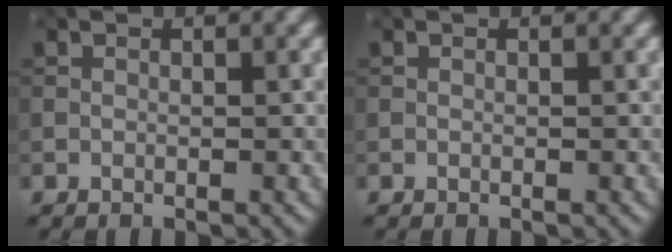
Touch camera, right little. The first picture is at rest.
{"total": 0.0}